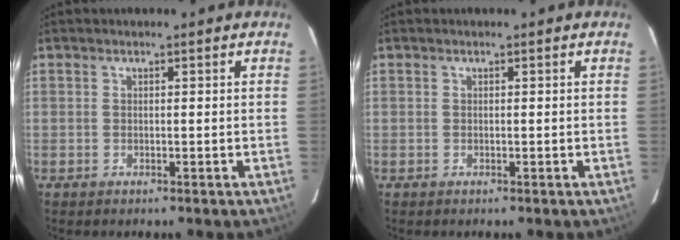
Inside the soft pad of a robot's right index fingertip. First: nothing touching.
{"total": 0.0}